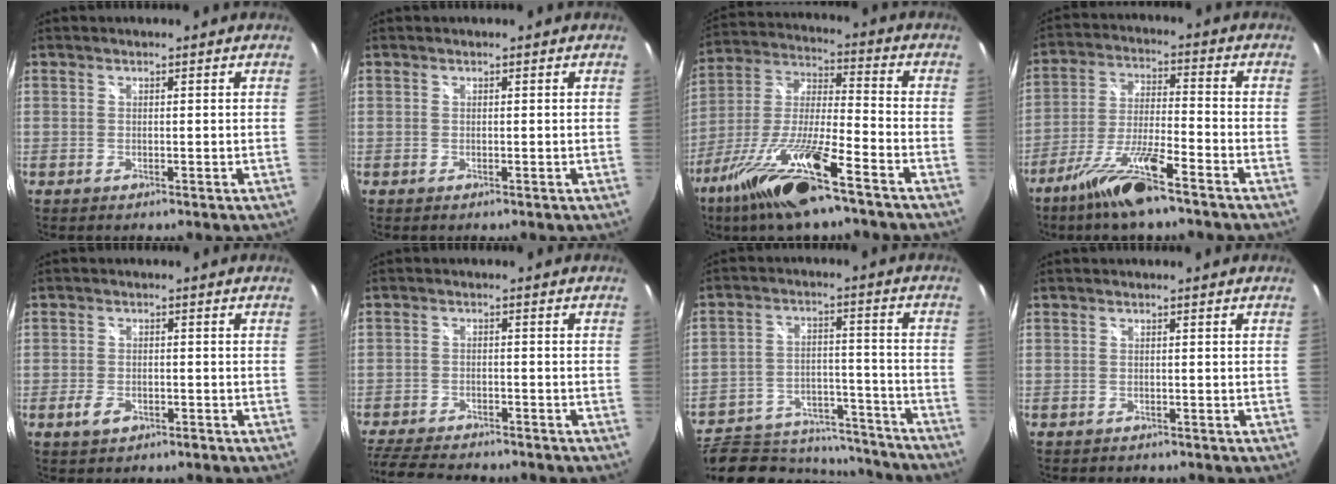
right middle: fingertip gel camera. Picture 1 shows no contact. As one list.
[{"total": 0.0}, {"total": 18.4, "force": [-11.9, 2.6, 13.9], "torque": [-0.282, -0.022, -0.227]}, {"total": 12.0, "force": [-8.8, 1.0, 8.2], "torque": [-0.176, -0.012, -0.162]}, {"total": 3.2, "force": [-1.8, 1.7, 1.9], "torque": [-0.045, -0.001, -0.032]}, {"total": 12.6, "force": [-11.1, 3.1, 5.1], "torque": [-0.129, -0.017, -0.179]}, {"total": 20.0, "force": [-15.8, 9.3, 7.9], "torque": [-0.166, 0.015, -0.202]}, {"total": 1.4, "force": [-1.3, 0.5, 0.2], "torque": [-0.009, -0.005, -0.017]}]